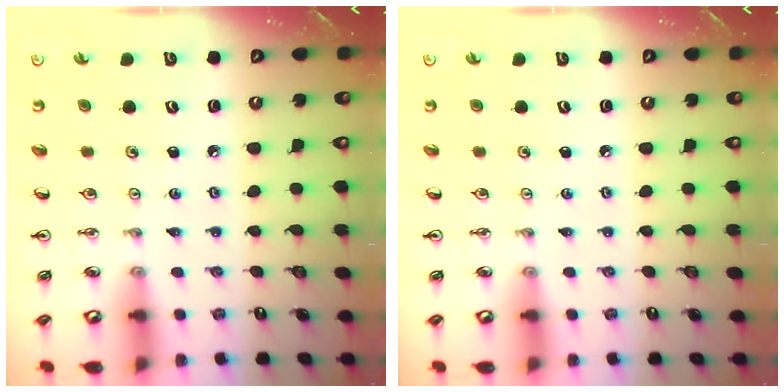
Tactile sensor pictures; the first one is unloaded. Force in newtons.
{"total": 0.0}